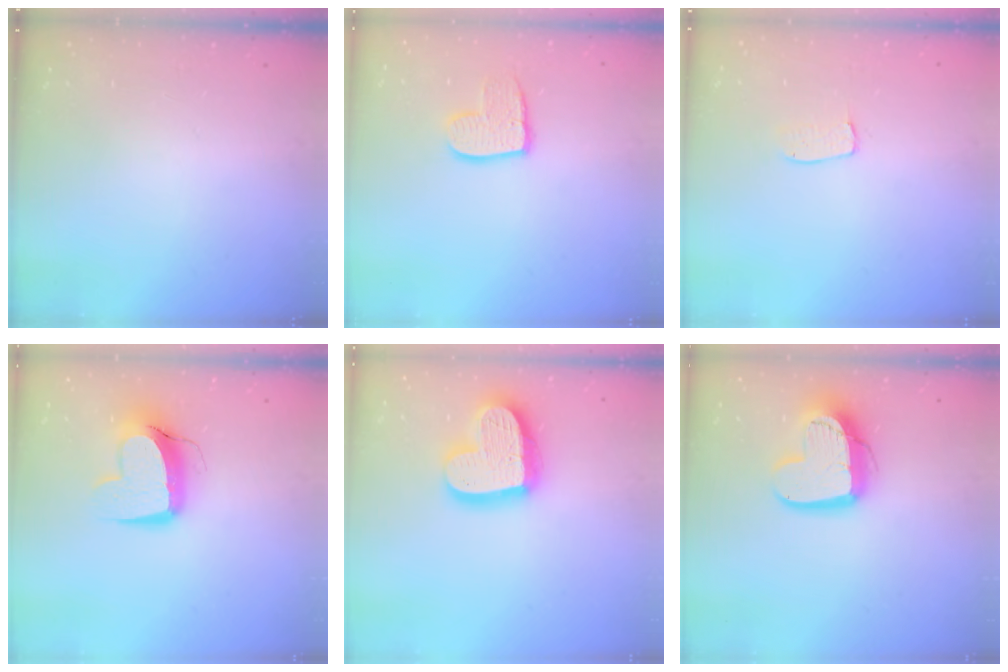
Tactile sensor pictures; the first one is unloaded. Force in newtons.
{"total": 9.2, "press": 9.2, "slide": 0.6}
{"total": 3.5, "press": 3.4, "slide": 0.2}
{"total": 13.0, "press": 12.9, "slide": 1.7}
{"total": 19.9, "press": 19.9, "slide": 1.6}
{"total": 14.6, "press": 14.6, "slide": 1.1}